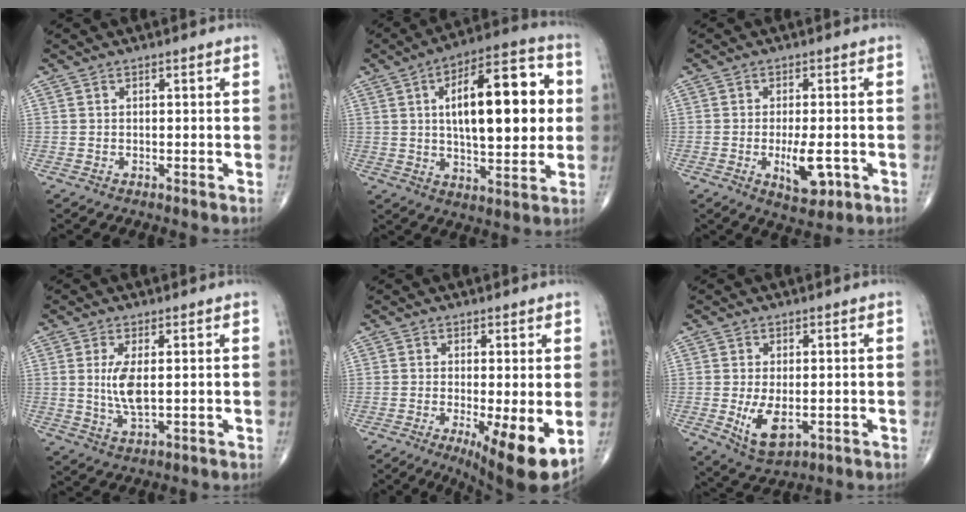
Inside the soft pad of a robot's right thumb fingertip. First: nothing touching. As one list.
[{"total": 21.3, "force": [3.4, 8.5, 19.2], "torque": [-0.260, 0.009, 0.046]}, {"total": 6.8, "force": [-2.0, 2.7, 6.0], "torque": [-0.089, -0.006, -0.023]}, {"total": 5.8, "force": [0.7, 1.9, 5.4], "torque": [-0.117, -0.015, 0.019]}, {"total": 11.4, "force": [-2.7, 3.0, 10.6], "torque": [-0.159, -0.027, -0.035]}, {"total": 7.2, "force": [-1.3, 3.8, 6.0], "torque": [-0.104, -0.016, -0.010]}]